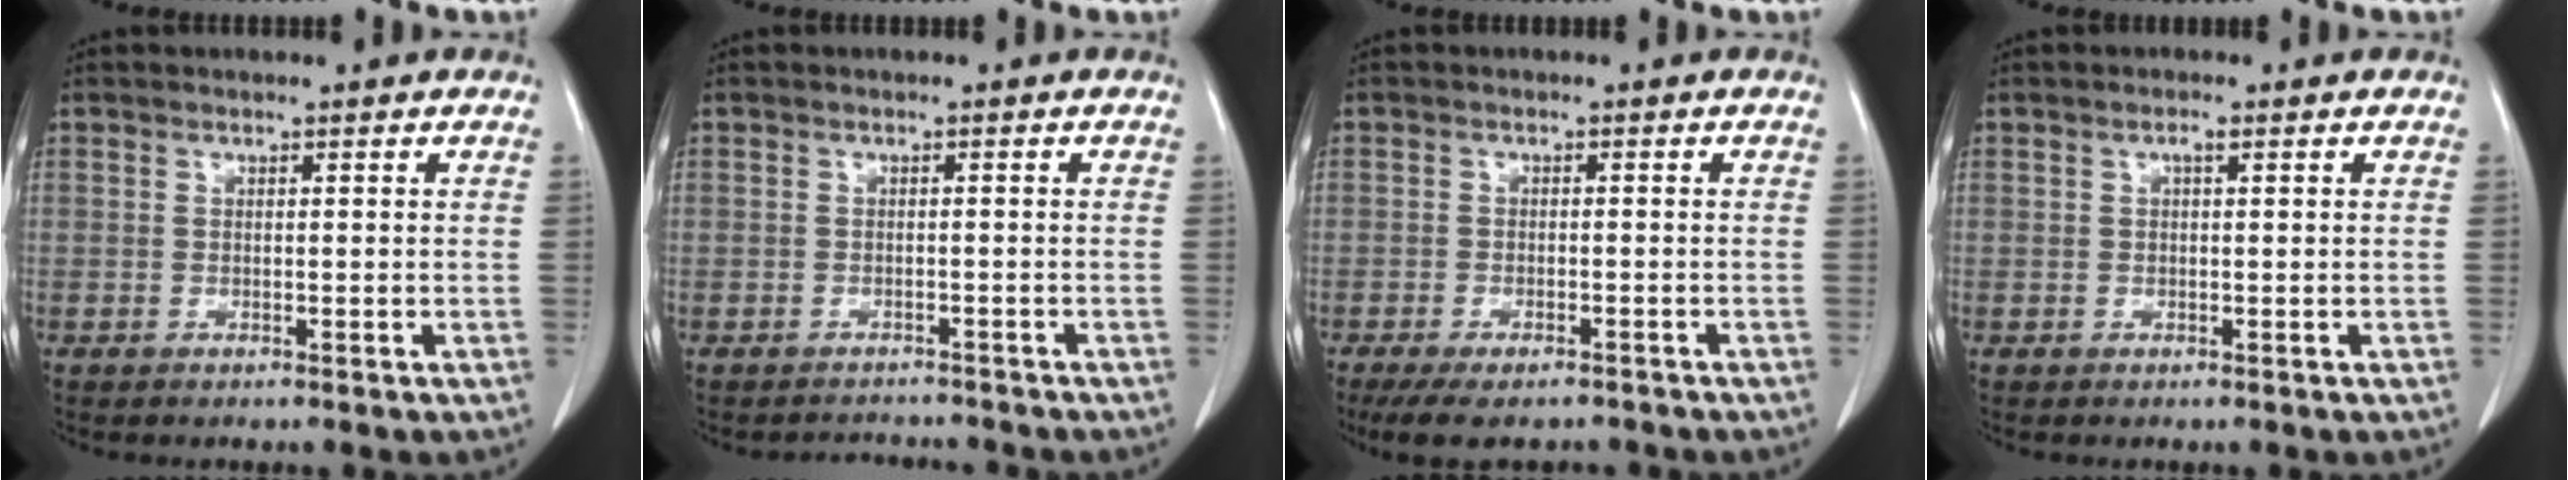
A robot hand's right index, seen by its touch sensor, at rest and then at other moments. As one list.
[{"total": 3.7, "force": [-3.4, 1.5, -0.1], "torque": [0.000, 0.004, -0.048]}, {"total": 9.9, "force": [-7.7, 3.7, 5.0], "torque": [-0.084, -0.005, -0.116]}, {"total": 1.4, "force": [0.6, 0.6, 1.2], "torque": [-0.024, 0.004, 0.010]}]